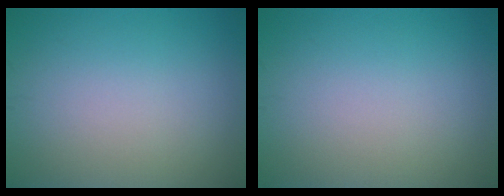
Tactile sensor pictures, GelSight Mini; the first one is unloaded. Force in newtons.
{"total": 0.0}